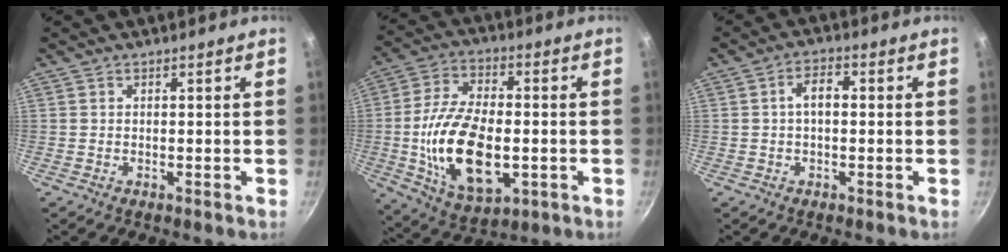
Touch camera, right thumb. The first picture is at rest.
{"total": 19.5, "force": [-2.9, 10.5, 16.3], "torque": [-0.293, 0.005, -0.038]}
{"total": 3.9, "force": [0.2, 2.2, 3.3], "torque": [-0.052, 0.015, -0.002]}